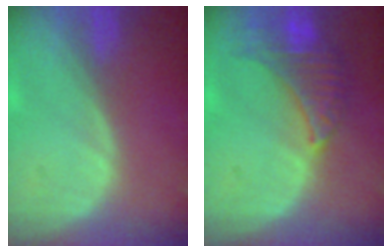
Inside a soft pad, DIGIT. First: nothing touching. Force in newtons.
{"total": 7.6, "press": 7.2, "slide": 2.5}